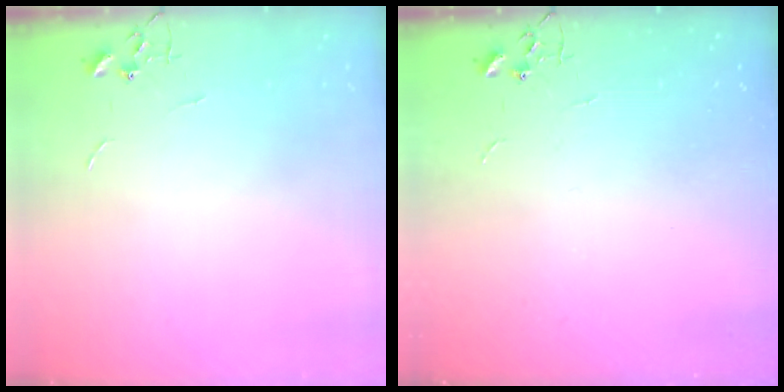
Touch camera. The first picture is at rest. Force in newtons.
{"total": 0.0}